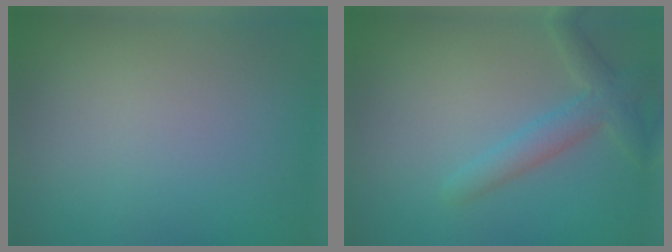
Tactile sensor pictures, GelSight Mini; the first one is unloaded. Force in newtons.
{"total": 2.8, "press": 2.8, "slide": 0.1}